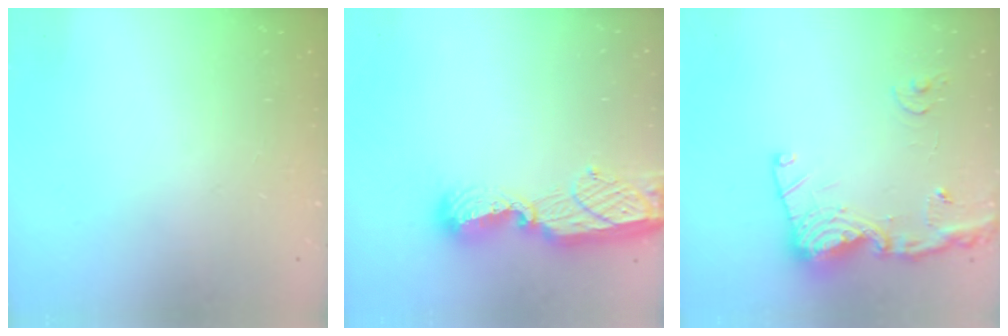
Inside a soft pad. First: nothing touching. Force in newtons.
{"total": 10.7, "press": 10.7, "slide": 1.0}
{"total": 15.8, "press": 15.7, "slide": 1.8}